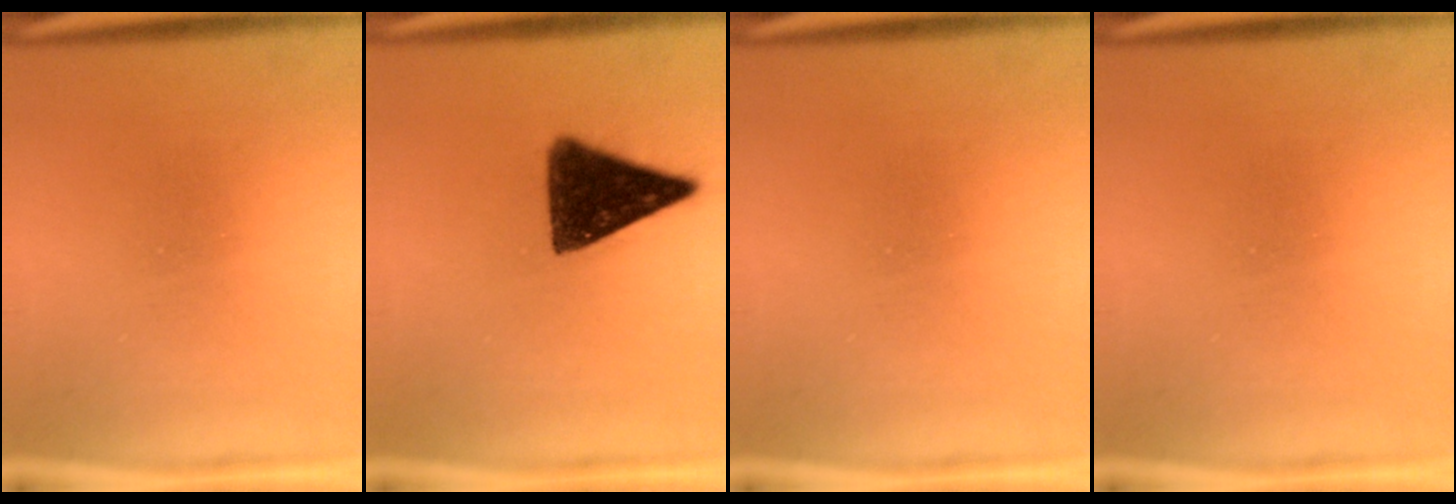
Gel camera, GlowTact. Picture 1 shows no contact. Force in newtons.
{"total": 12.8}
{"total": 0.0}
{"total": 0.0}